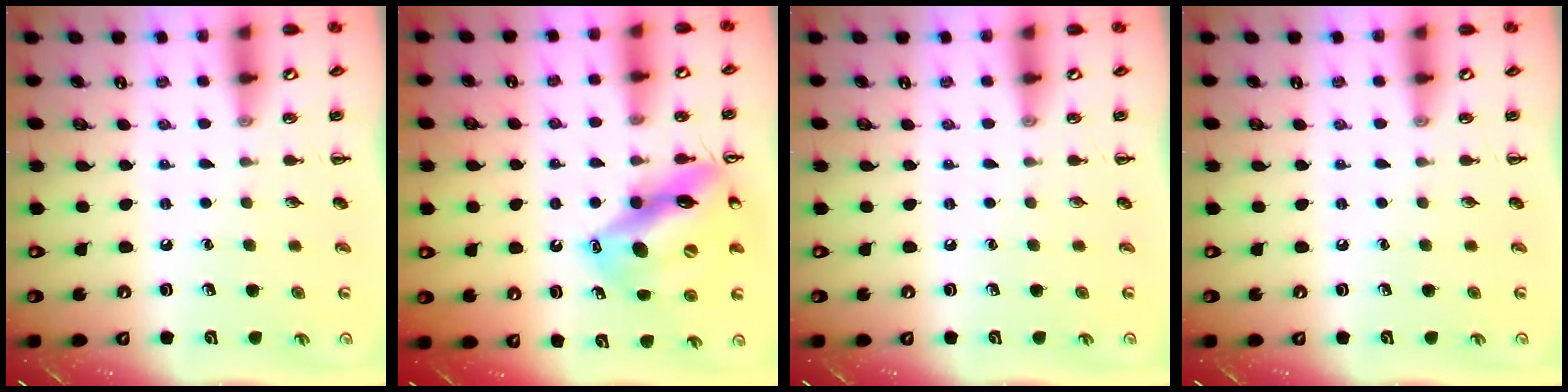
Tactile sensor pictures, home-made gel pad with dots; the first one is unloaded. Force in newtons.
{"total": 17.3, "press": 17.1, "slide": 3.1}
{"total": 0.0}
{"total": 0.0}